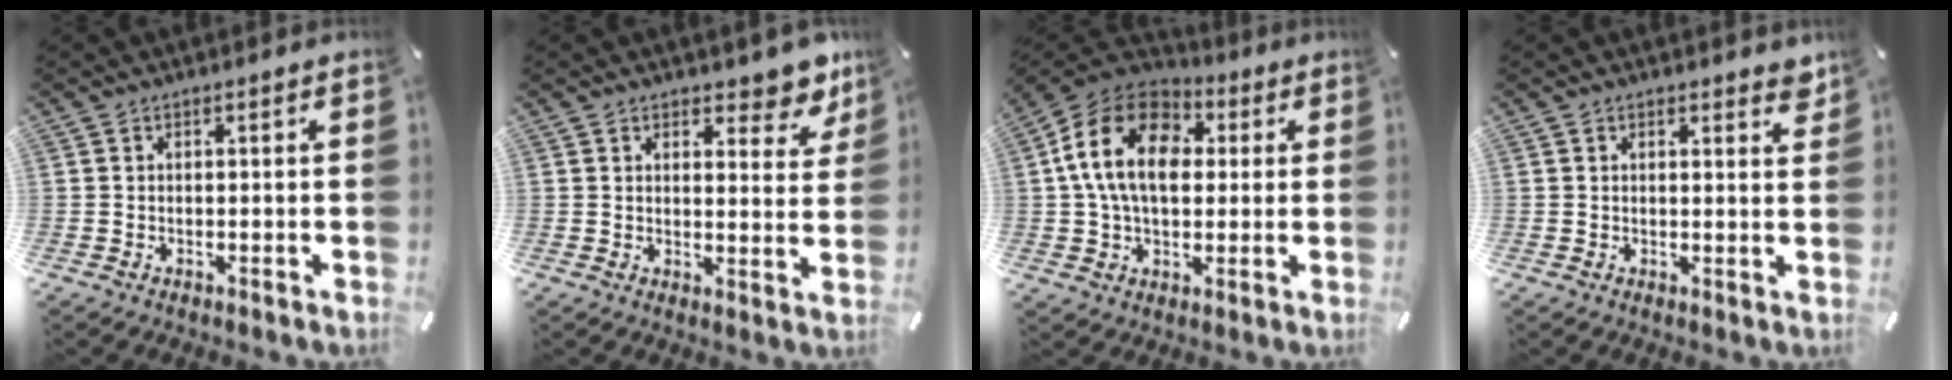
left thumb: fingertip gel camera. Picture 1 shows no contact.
{"total": 6.5, "force": [5.1, 3.3, 2.2], "torque": [-0.015, -0.042, 0.087]}
{"total": 16.1, "force": [2.7, 11.9, 10.6], "torque": [-0.229, 0.013, 0.047]}
{"total": 2.3, "force": [1.7, 0.9, 1.2], "torque": [-0.012, -0.007, 0.029]}